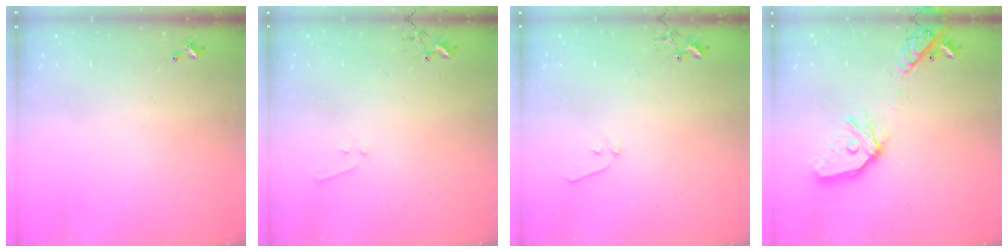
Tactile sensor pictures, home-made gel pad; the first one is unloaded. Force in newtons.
{"total": 5.7, "press": 5.7, "slide": 0.7}
{"total": 6.3, "press": 6.3, "slide": 0.7}
{"total": 18.3, "press": 18.2, "slide": 2.6}